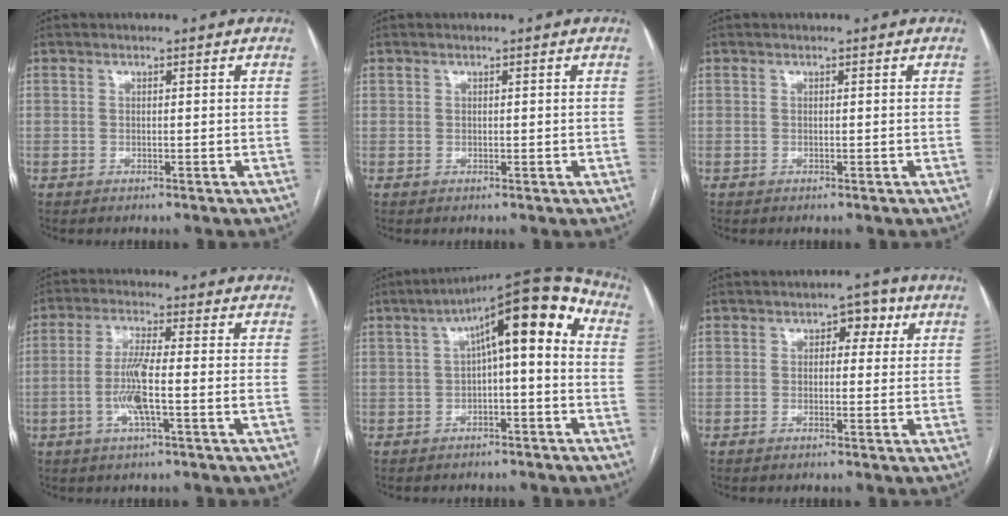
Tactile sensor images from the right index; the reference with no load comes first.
{"total": 0.6, "force": [0.3, 0.5, 0.2], "torque": [0.004, 0.001, 0.005]}
{"total": 0.0}
{"total": 6.7, "force": [-1.7, 0.2, 6.5], "torque": [-0.132, 0.000, -0.035]}
{"total": 12.3, "force": [1.8, 2.9, 11.9], "torque": [-0.174, 0.053, 0.021]}
{"total": 3.8, "force": [1.1, 2.0, 3.0], "torque": [-0.039, 0.024, 0.010]}